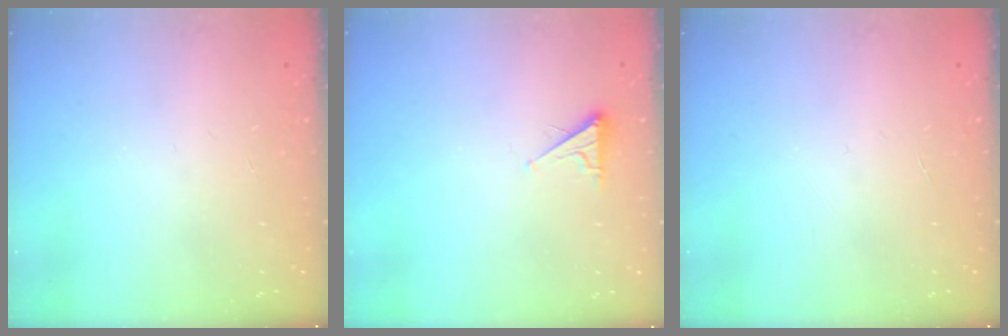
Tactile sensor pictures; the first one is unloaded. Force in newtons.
{"total": 2.5, "press": 2.5, "slide": 0.5}
{"total": 0.0}